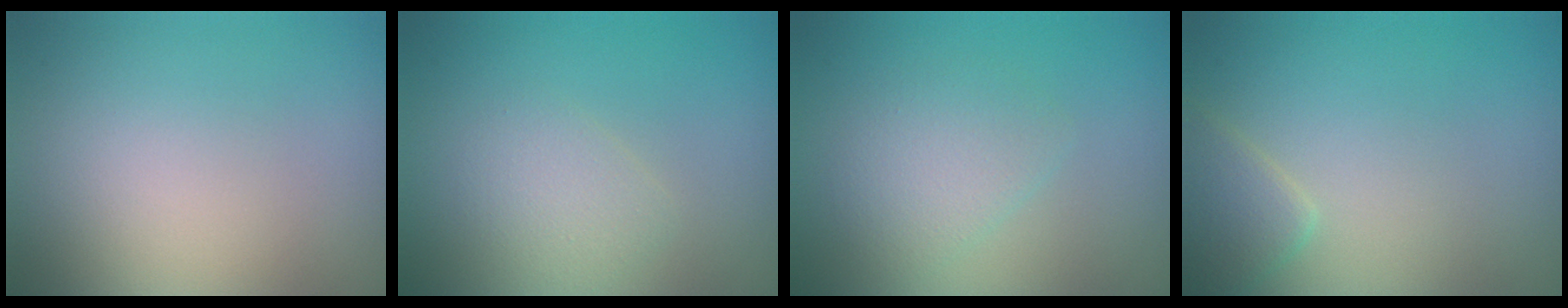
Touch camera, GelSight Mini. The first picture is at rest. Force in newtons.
{"total": 1.8, "press": 1.8, "slide": 0.1}
{"total": 2.4, "press": 2.4, "slide": 0.1}
{"total": 2.1, "press": 2.1, "slide": 0.1}